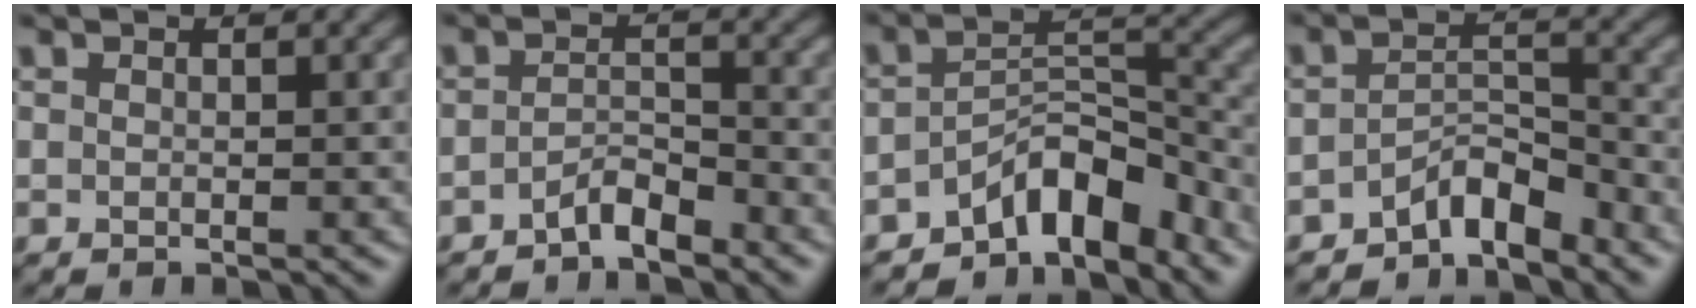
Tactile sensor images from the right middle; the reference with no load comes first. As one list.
[{"total": 2.3, "force": [-1.8, 0.6, 1.2], "torque": [-0.024, 0.010, -0.037]}, {"total": 6.5, "force": [-4.8, 2.7, 3.5], "torque": [-0.037, 0.008, -0.090]}, {"total": 4.1, "force": [-3.2, 1.4, 2.1], "torque": [-0.029, 0.011, -0.061]}]